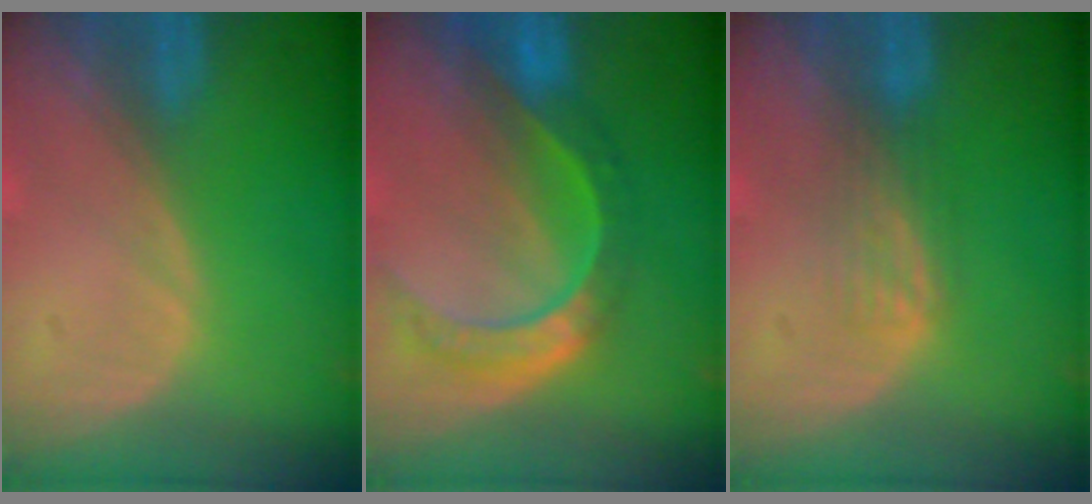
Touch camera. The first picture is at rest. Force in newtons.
{"total": 8.7, "press": 7.3, "slide": 4.7}
{"total": 2.6, "press": 2.6, "slide": 0.4}